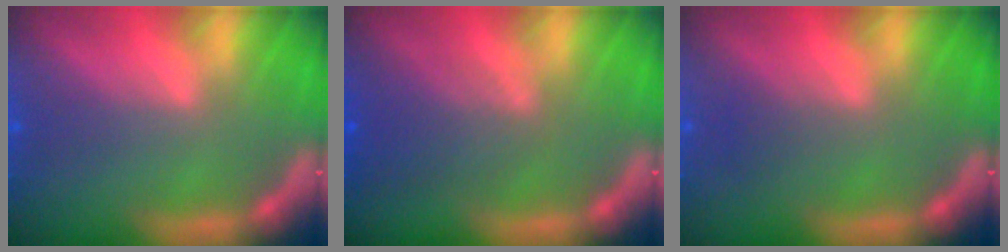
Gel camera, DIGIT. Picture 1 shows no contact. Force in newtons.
{"total": 4.0}
{"total": 1.0}